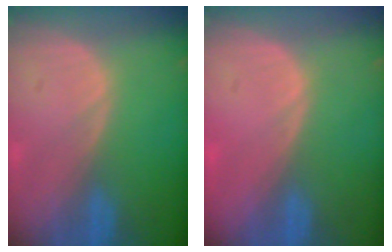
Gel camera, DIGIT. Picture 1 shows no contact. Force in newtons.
{"total": 0.6, "press": 0.0, "slide": 0.6}